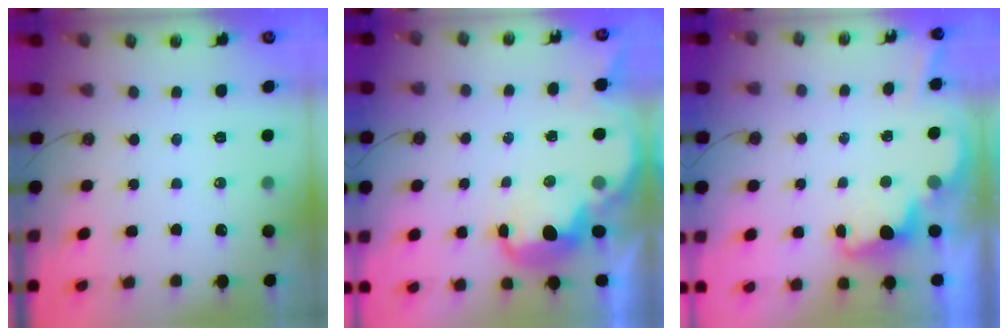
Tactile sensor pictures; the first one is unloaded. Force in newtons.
{"total": 6.3, "press": 6.3, "slide": 0.6}
{"total": 3.5, "press": 3.4, "slide": 0.8}